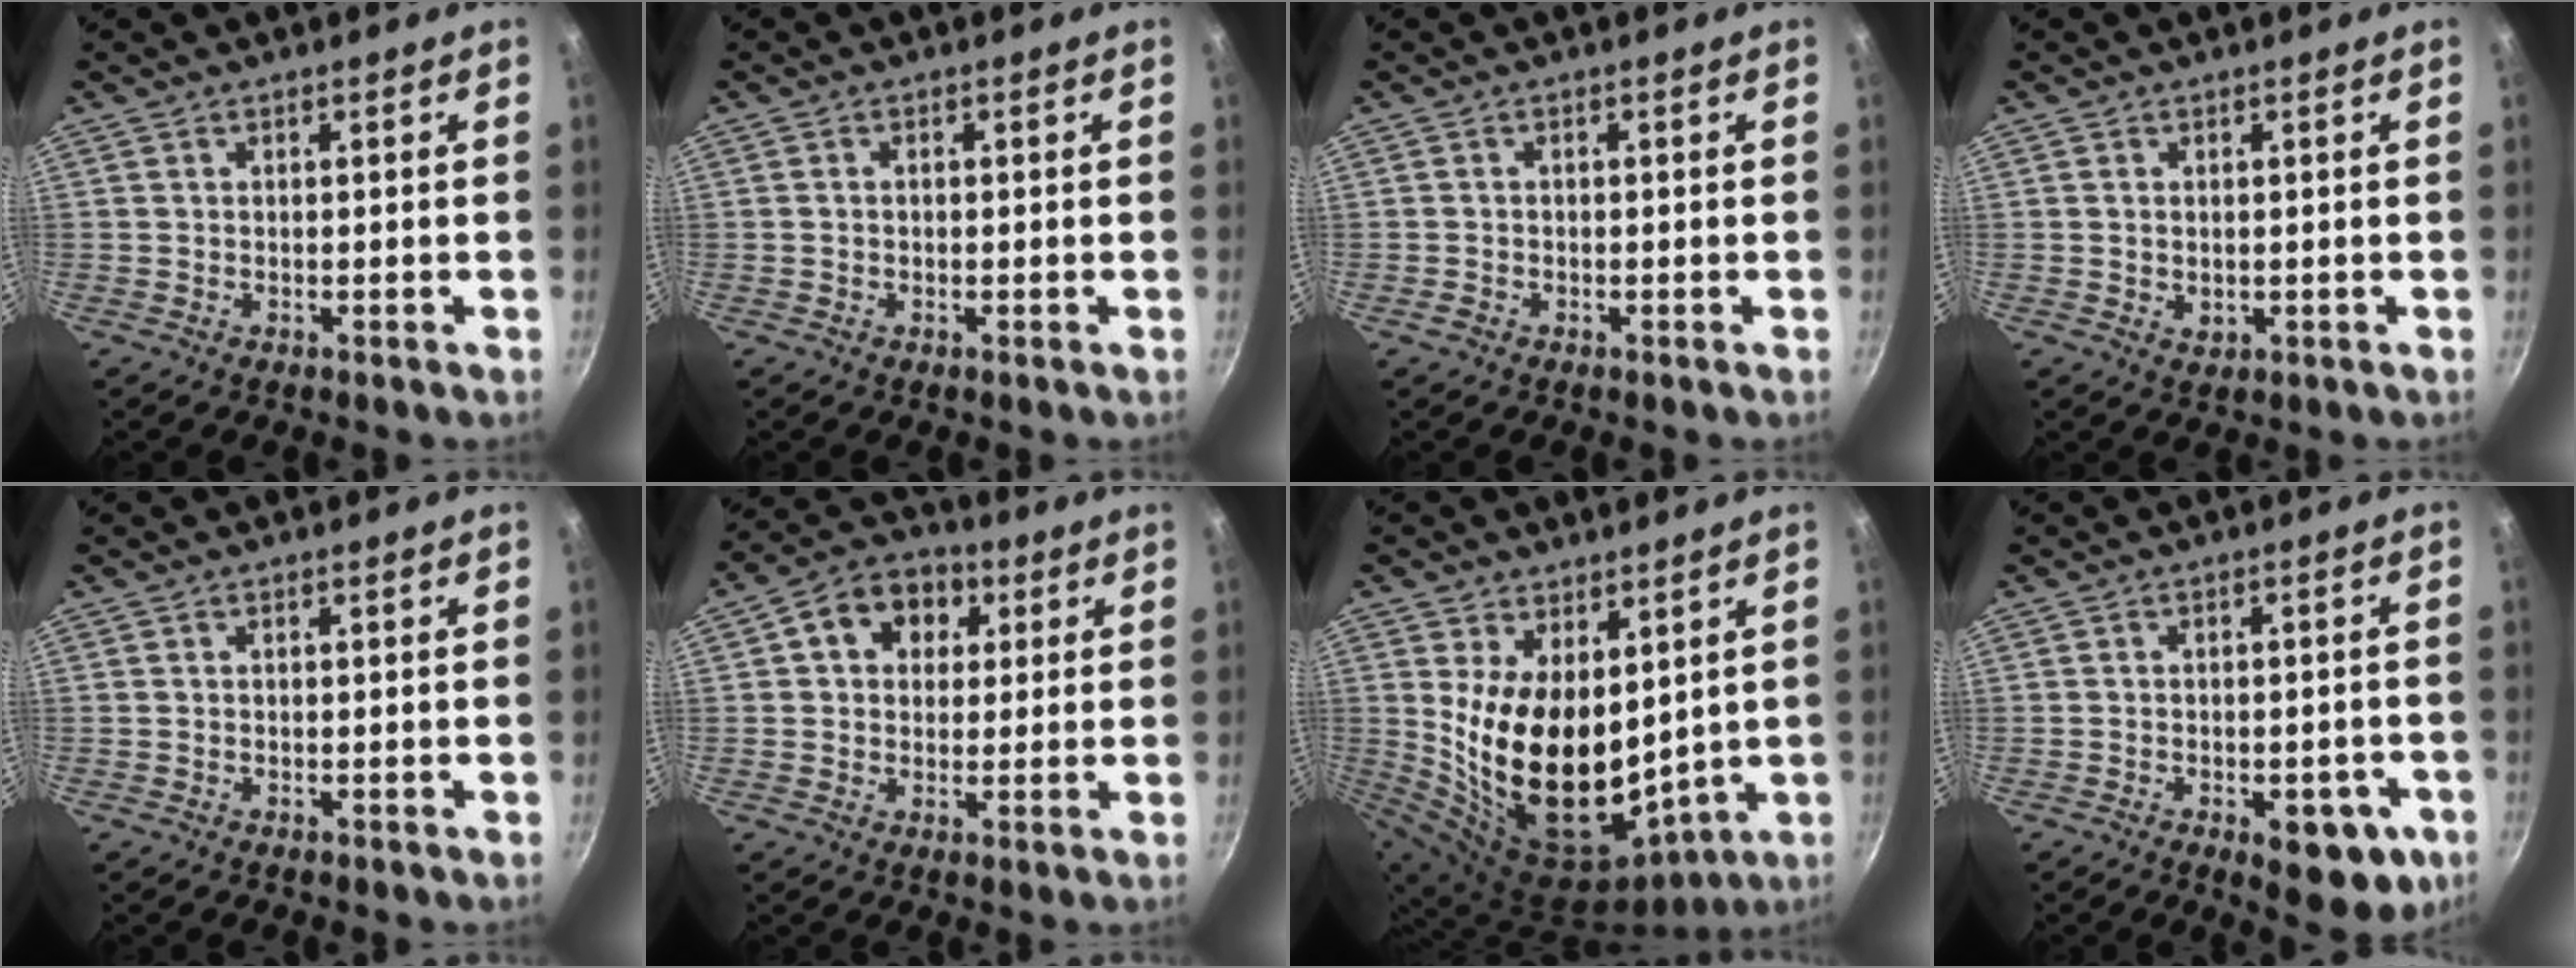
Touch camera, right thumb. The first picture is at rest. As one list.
[{"total": 0.7, "force": [-0.1, 0.6, 0.5], "torque": [-0.009, 0.005, -0.002]}, {"total": 1.1, "force": [-0.7, 0.8, 0.4], "torque": [-0.010, 0.004, -0.013]}, {"total": 1.8, "force": [0.2, 1.3, 1.2], "torque": [-0.018, -0.002, 0.005]}, {"total": 0.0}, {"total": 10.1, "force": [3.1, 8.0, 5.4], "torque": [-0.056, 0.013, 0.031]}, {"total": 20.4, "force": [3.6, 12.0, 16.1], "torque": [-0.265, -0.047, 0.091]}, {"total": 10.9, "force": [-4.2, 5.3, 8.5], "torque": [-0.066, 0.012, -0.047]}]